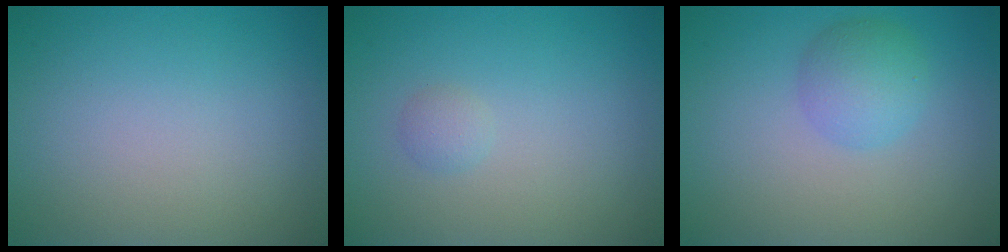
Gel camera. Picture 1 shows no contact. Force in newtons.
{"total": 0.9, "press": 0.9, "slide": 0.0}
{"total": 3.0, "press": 2.9, "slide": 0.2}